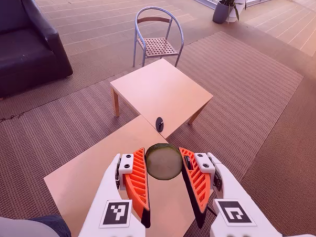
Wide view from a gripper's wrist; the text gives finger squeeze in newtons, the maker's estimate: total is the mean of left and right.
{"total": 11.7, "left": 11.1, "right": 12.3}